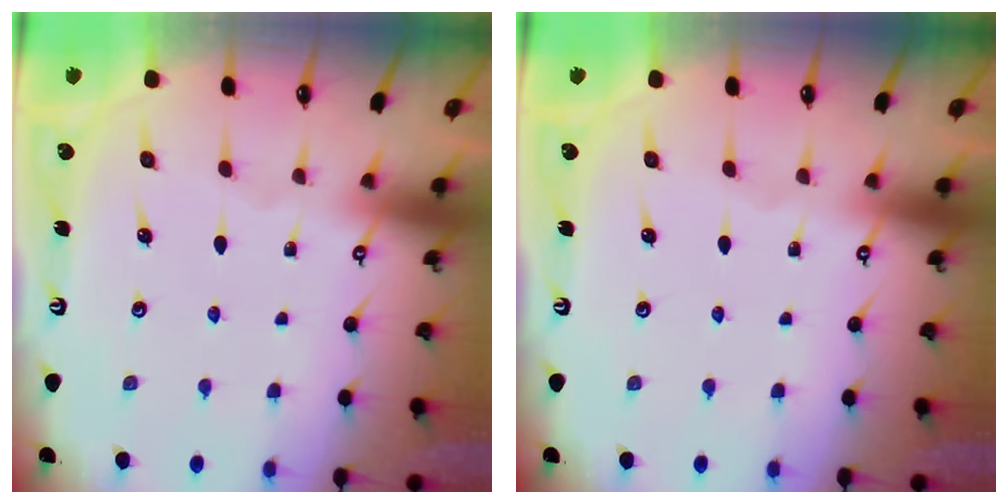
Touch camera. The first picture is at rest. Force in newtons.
{"total": 0.0}